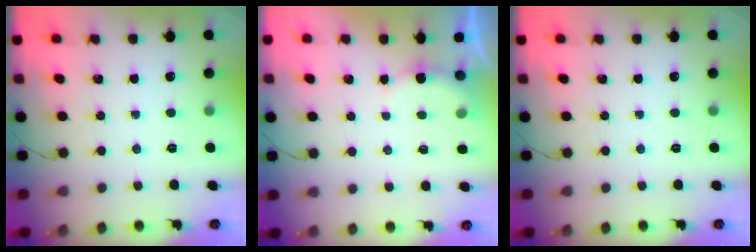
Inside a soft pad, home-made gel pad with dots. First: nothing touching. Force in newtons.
{"total": 4.9, "press": 4.9, "slide": 0.7}
{"total": 0.0}